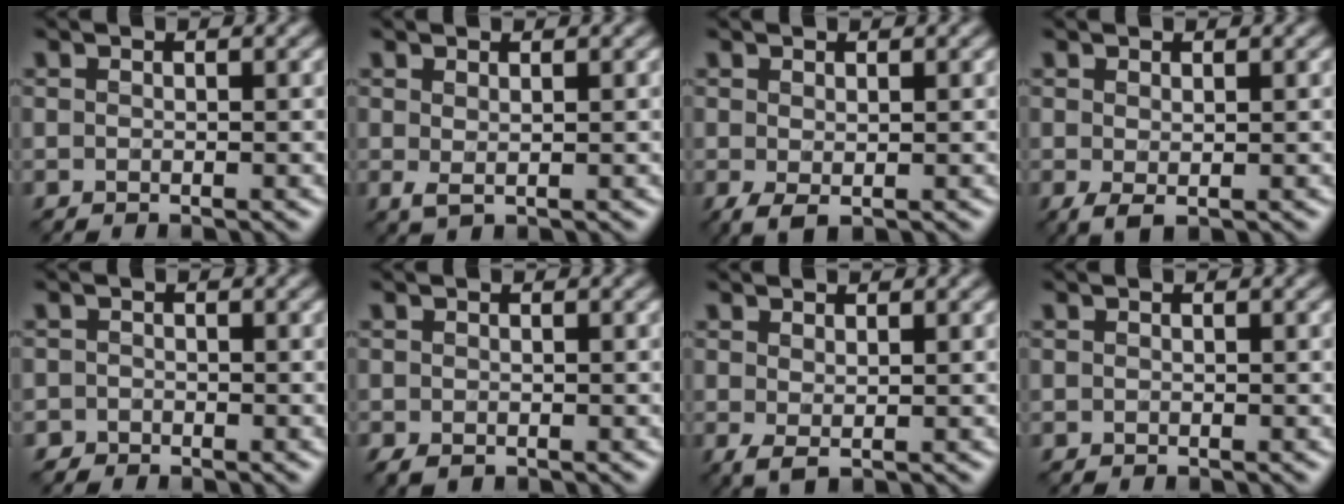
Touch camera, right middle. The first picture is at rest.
{"total": 1.0, "force": [0.4, 0.4, 0.8], "torque": [-0.022, -0.003, 0.011]}
{"total": 1.3, "force": [-0.2, 0.6, 1.2], "torque": [-0.031, -0.002, -0.002]}
{"total": 1.2, "force": [-0.1, 0.5, 1.1], "torque": [-0.026, -0.001, 0.001]}
{"total": 1.0, "force": [-0.7, 0.7, -0.2], "torque": [0.018, 0.001, -0.020]}
{"total": 1.2, "force": [-0.5, 0.9, 0.7], "torque": [-0.021, -0.004, -0.009]}
{"total": 1.2, "force": [0.3, 0.5, 1.1], "torque": [-0.028, -0.002, 0.007]}
{"total": 0.0}